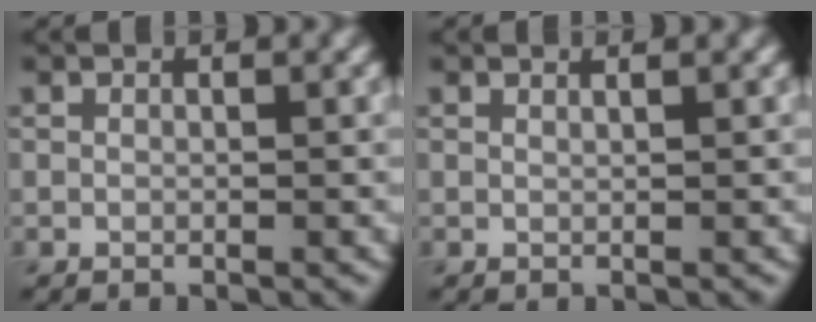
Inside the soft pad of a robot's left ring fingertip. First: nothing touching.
{"total": 1.1, "force": [0.8, 0.4, 0.6], "torque": [-0.003, -0.004, 0.001]}